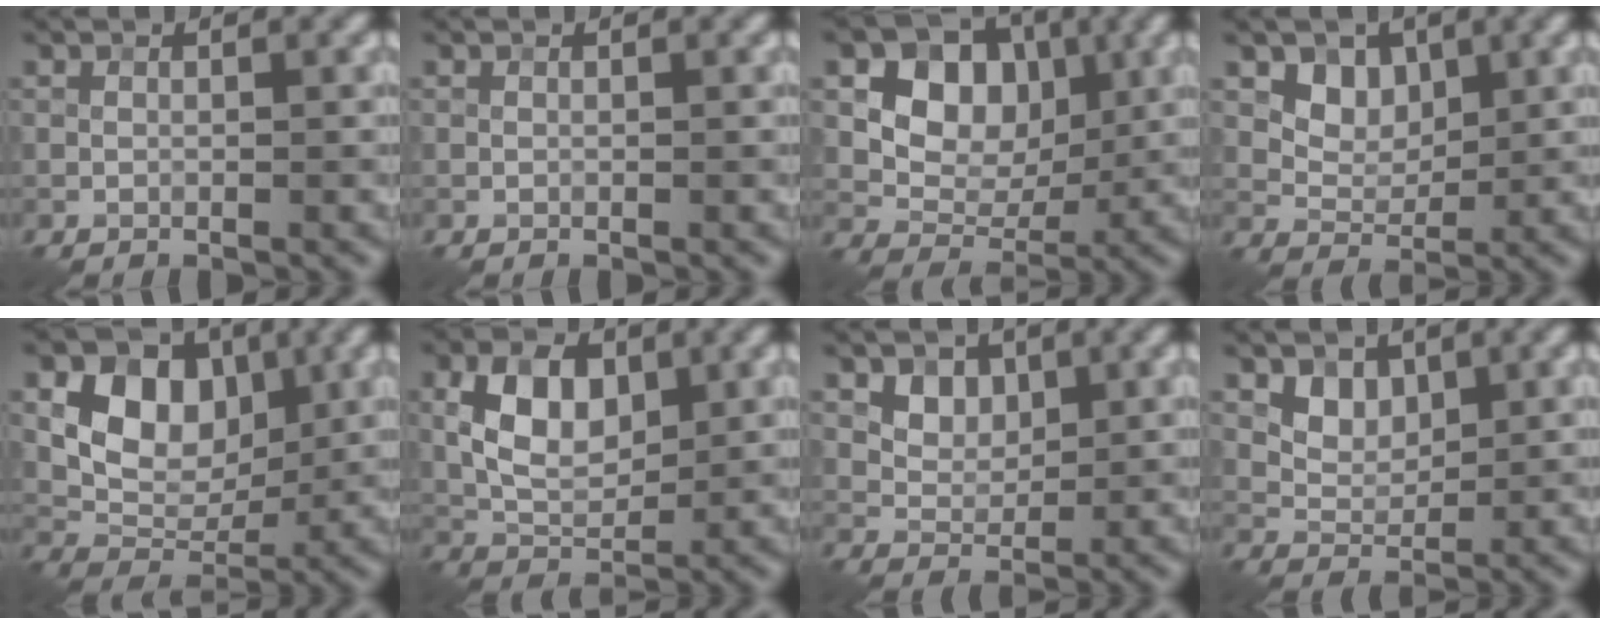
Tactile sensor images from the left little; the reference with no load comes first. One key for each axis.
{"total": 0.0}
{"total": 7.6, "fx": 2.0, "fy": 5.8, "fz": 4.4, "tx": -0.062, "ty": 0.005, "tz": 0.021}
{"total": 3.3, "fx": 1.6, "fy": 2.5, "fz": 1.5, "tx": -0.031, "ty": -0.017, "tz": 0.038}
{"total": 7.1, "fx": 1.9, "fy": 5.2, "fz": 4.5, "tx": -0.067, "ty": -0.003, "tz": 0.029}
{"total": 5.8, "fx": 1.3, "fy": 3.6, "fz": 4.4, "tx": -0.085, "ty": 0.002, "tz": 0.022}
{"total": 2.6, "fx": 1.3, "fy": 2.0, "fz": 1.2, "tx": -0.022, "ty": -0.016, "tz": 0.035}
{"total": 2.6, "fx": 1.3, "fy": 1.9, "fz": 1.2, "tx": -0.024, "ty": -0.013, "tz": 0.031}